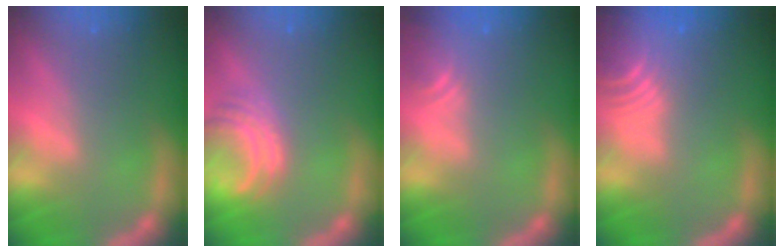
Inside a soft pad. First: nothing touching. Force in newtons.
{"total": 4.5}
{"total": 3.0}
{"total": 9.1}